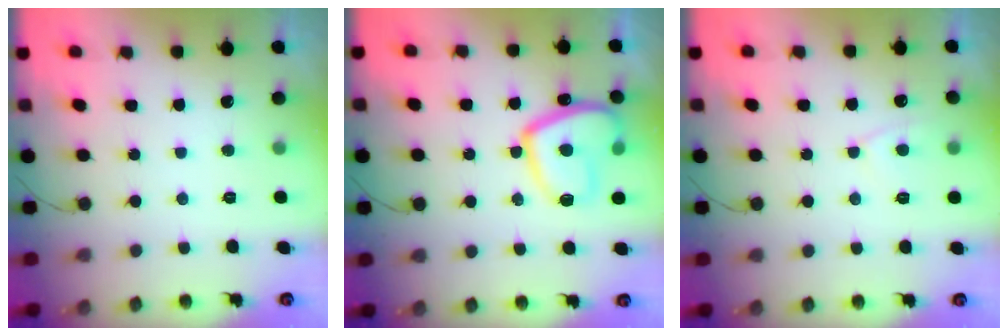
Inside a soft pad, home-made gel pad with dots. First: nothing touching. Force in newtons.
{"total": 15.0, "press": 14.9, "slide": 1.6}
{"total": 4.4, "press": 4.4, "slide": 0.5}